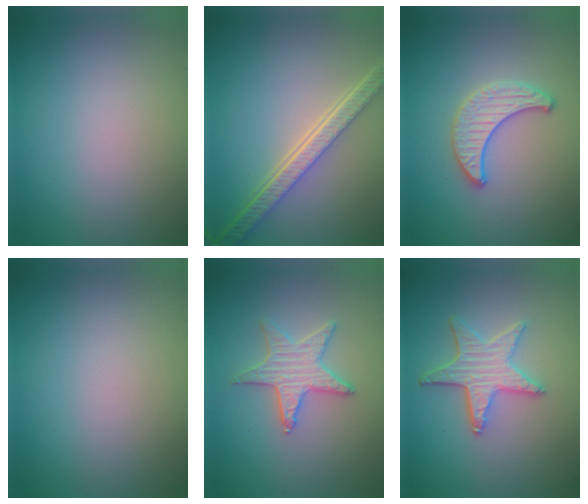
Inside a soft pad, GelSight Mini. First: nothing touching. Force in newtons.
{"total": 5.4, "press": 4.1, "slide": 3.5}
{"total": 3.0, "press": 3.0, "slide": 0.5}
{"total": 0.0}
{"total": 3.2, "press": 3.1, "slide": 0.7}
{"total": 4.3, "press": 3.7, "slide": 2.3}